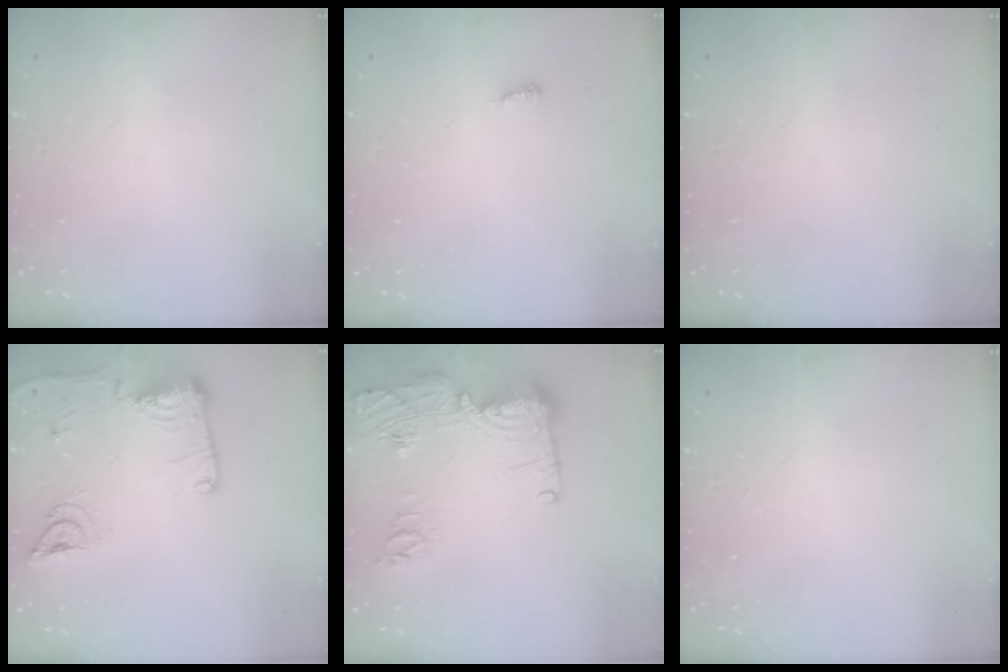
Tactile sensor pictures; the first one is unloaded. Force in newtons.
{"total": 2.9, "press": 2.9, "slide": 0.3}
{"total": 0.0}
{"total": 15.4, "press": 15.3, "slide": 1.9}
{"total": 16.2, "press": 16.2, "slide": 1.7}
{"total": 0.0}